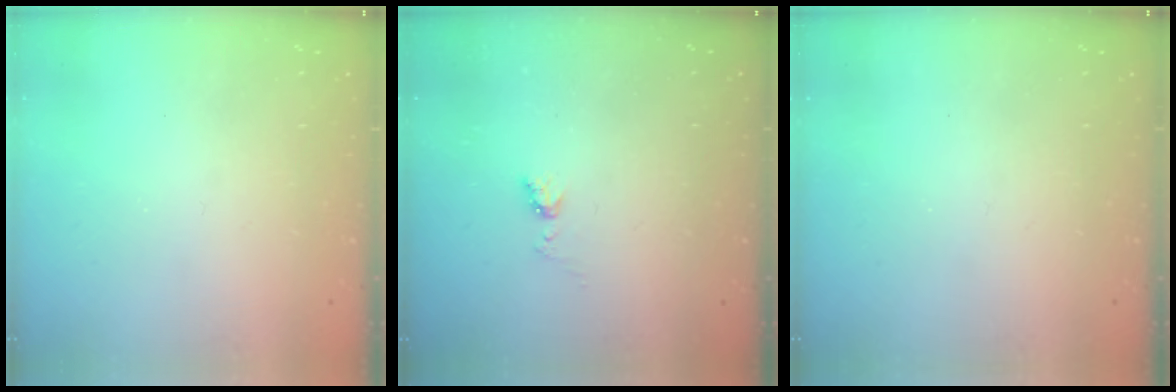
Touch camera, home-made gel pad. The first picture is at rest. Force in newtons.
{"total": 4.0, "press": 3.9, "slide": 0.5}
{"total": 0.0}